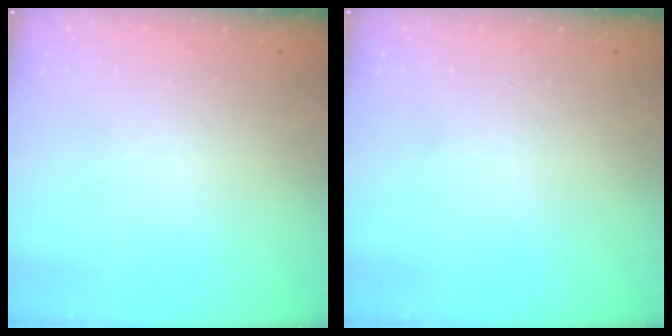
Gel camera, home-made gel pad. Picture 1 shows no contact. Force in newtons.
{"total": 0.0}